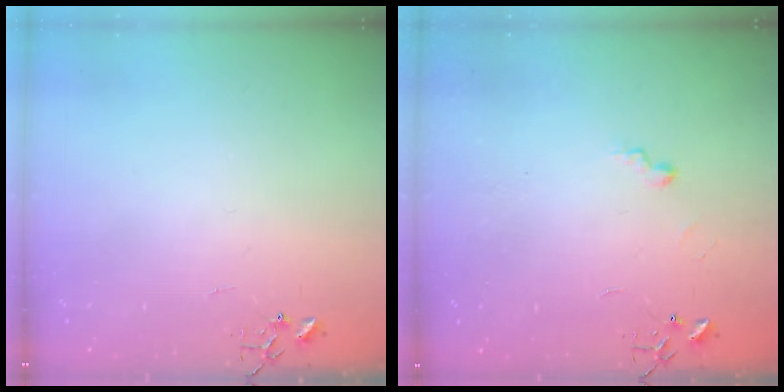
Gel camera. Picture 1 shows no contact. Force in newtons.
{"total": 5.5, "press": 5.5, "slide": 0.5}